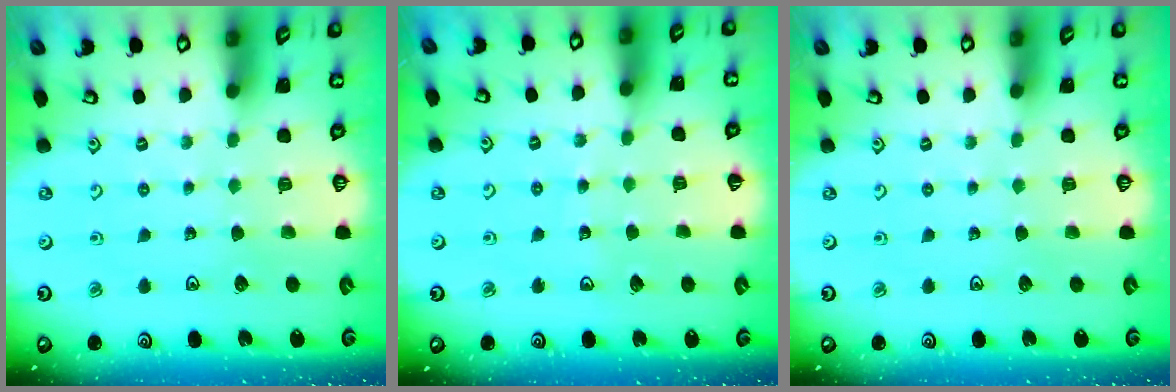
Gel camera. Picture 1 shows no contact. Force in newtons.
{"total": 5.4, "press": 5.4, "slide": 0.4}
{"total": 0.0}